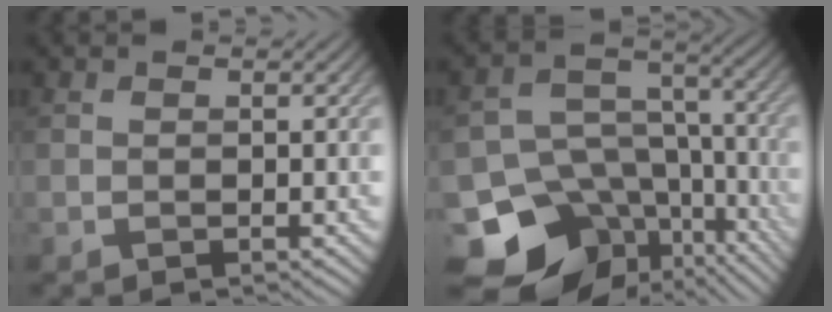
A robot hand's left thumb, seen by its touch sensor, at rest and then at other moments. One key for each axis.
{"total": 15.5, "fx": -8.5, "fy": 11.1, "fz": 6.6, "tx": -0.140, "ty": -0.026, "tz": -0.117}